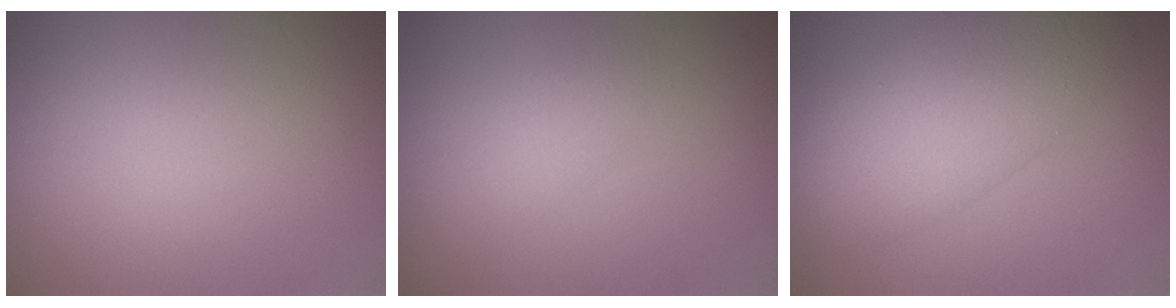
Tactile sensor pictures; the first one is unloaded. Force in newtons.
{"total": 1.4, "press": 1.4, "slide": 0.1}
{"total": 6.8, "press": 6.8, "slide": 0.3}